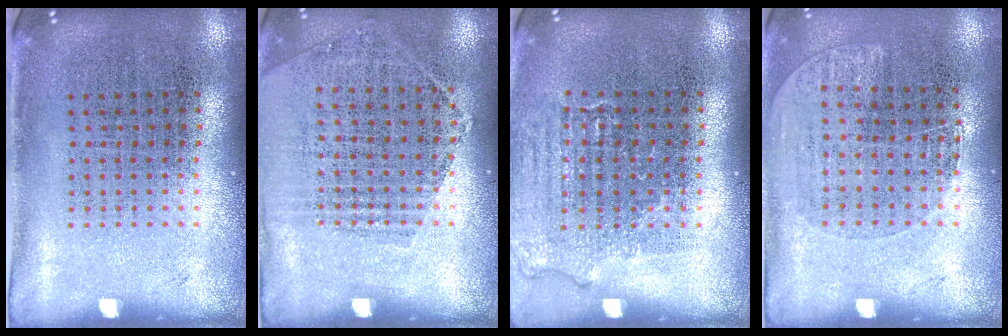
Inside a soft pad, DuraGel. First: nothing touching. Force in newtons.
{"total": 1.2, "press": 1.0, "slide": 0.6}
{"total": 1.1, "press": 1.0, "slide": 0.1}
{"total": 1.1, "press": 1.0, "slide": 0.5}